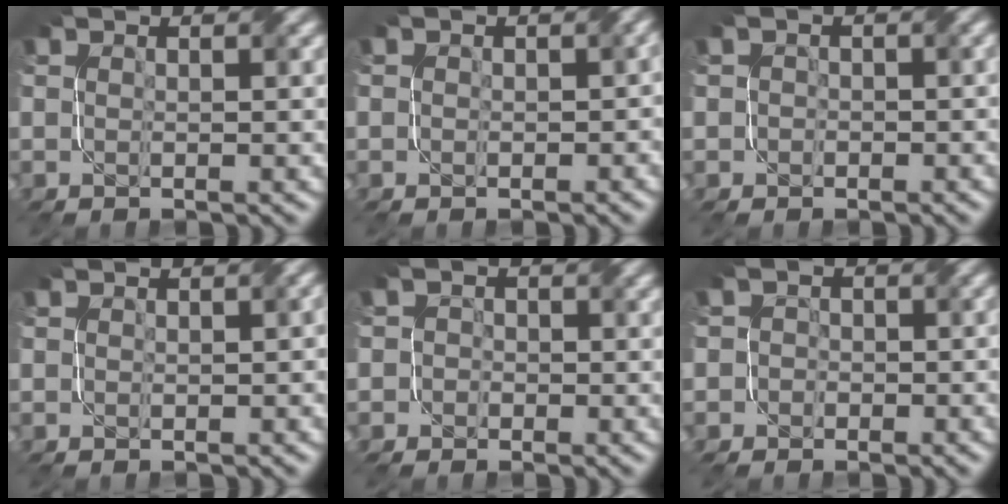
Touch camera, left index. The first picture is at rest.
{"total": 1.8, "force": [0.1, 1.6, 0.8], "torque": [-0.002, -0.005, -0.003]}
{"total": 1.4, "force": [0.0, 1.4, 0.3], "torque": [0.006, 0.000, -0.004]}
{"total": 0.7, "force": [0.2, 0.6, 0.4], "torque": [-0.006, -0.001, 0.003]}
{"total": 3.2, "force": [-0.2, 3.1, 0.6], "torque": [0.008, 0.016, -0.035]}
{"total": 3.2, "force": [-0.5, 3.1, 0.7], "torque": [0.008, 0.013, -0.036]}